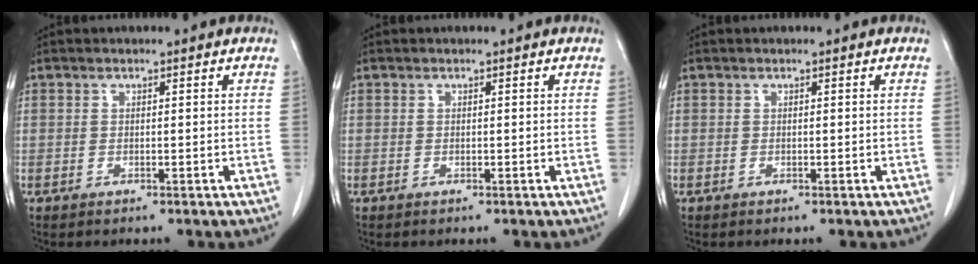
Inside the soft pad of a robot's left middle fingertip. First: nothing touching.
{"total": 0.0}
{"total": 0.0}